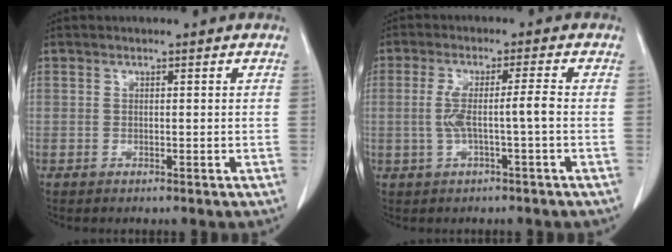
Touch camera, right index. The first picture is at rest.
{"total": 5.1, "force": [-0.7, -0.3, 5.0], "torque": [-0.102, 0.014, -0.008]}